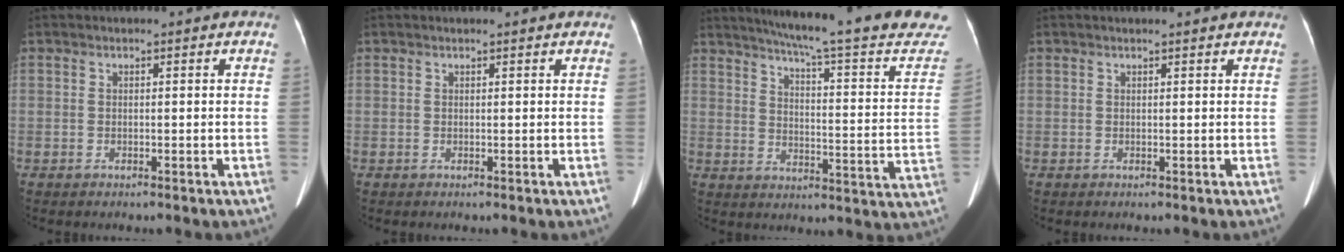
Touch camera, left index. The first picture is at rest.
{"total": 1.6, "force": [1.5, 0.0, 0.7], "torque": [-0.010, 0.013, 0.017]}
{"total": 25.0, "force": [21.3, 2.6, 12.9], "torque": [-0.172, -0.043, 0.242]}
{"total": 2.6, "force": [2.4, 0.1, 1.0], "torque": [-0.014, 0.014, 0.025]}